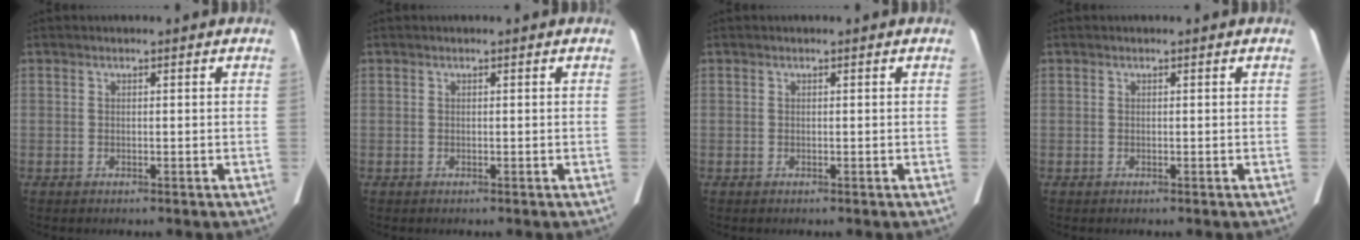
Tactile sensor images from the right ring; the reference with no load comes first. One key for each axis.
{"total": 0.0}
{"total": 0.0}
{"total": 0.0}